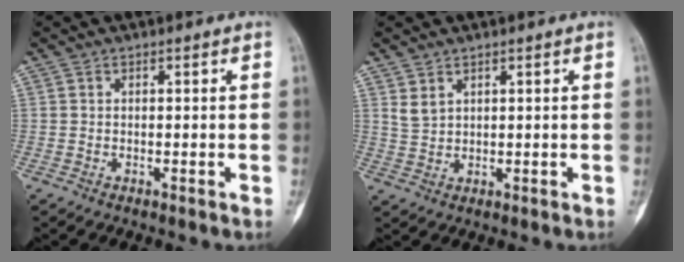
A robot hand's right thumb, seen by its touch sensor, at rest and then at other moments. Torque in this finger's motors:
{"motor_torque": [0.16, 0.64, 0.04, -0.14, -0.05]}